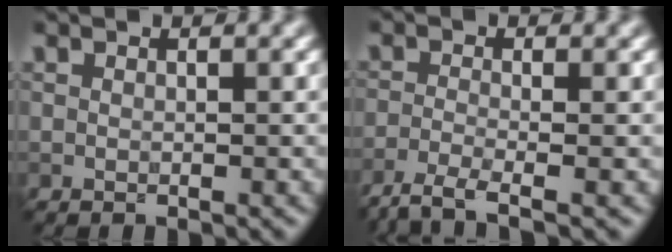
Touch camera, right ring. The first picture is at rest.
{"total": 3.6, "force": [-2.7, 0.7, 2.3], "torque": [-0.047, -0.007, -0.064]}